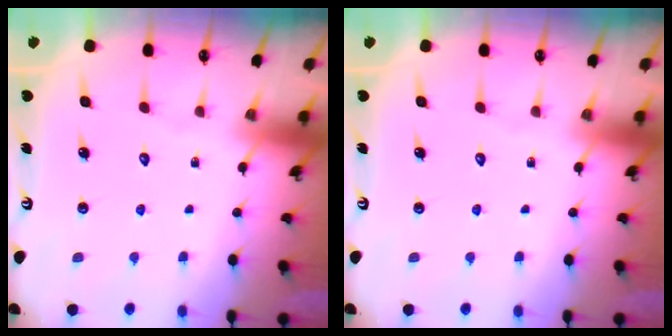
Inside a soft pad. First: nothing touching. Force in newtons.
{"total": 0.0}